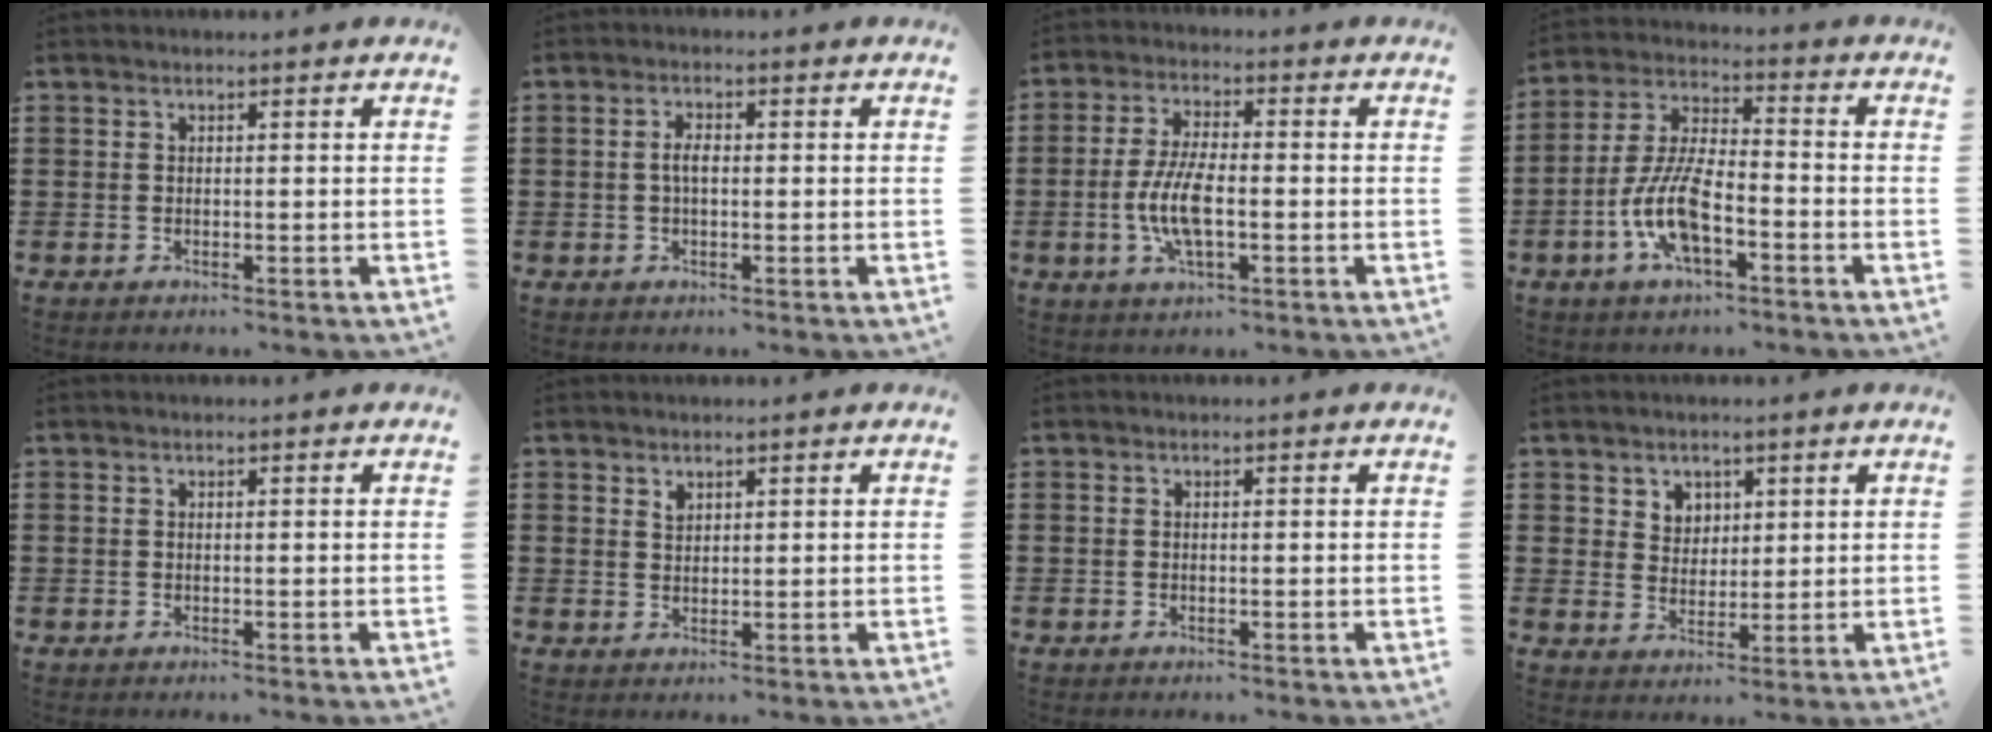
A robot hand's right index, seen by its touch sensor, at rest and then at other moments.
{"total": 2.5, "force": [-0.1, 1.1, 2.3], "torque": [-0.051, 0.001, -0.006]}
{"total": 7.7, "force": [-1.7, 2.7, 7.0], "torque": [-0.160, -0.010, -0.038]}
{"total": 9.7, "force": [-3.8, 3.8, 8.1], "torque": [-0.189, -0.004, -0.076]}
{"total": 0.0}
{"total": 1.4, "force": [1.1, 0.7, 0.3], "torque": [-0.008, 0.001, 0.022]}
{"total": 0.0}
{"total": 3.8, "force": [2.1, 3.1, 0.3], "torque": [-0.014, 0.007, 0.038]}